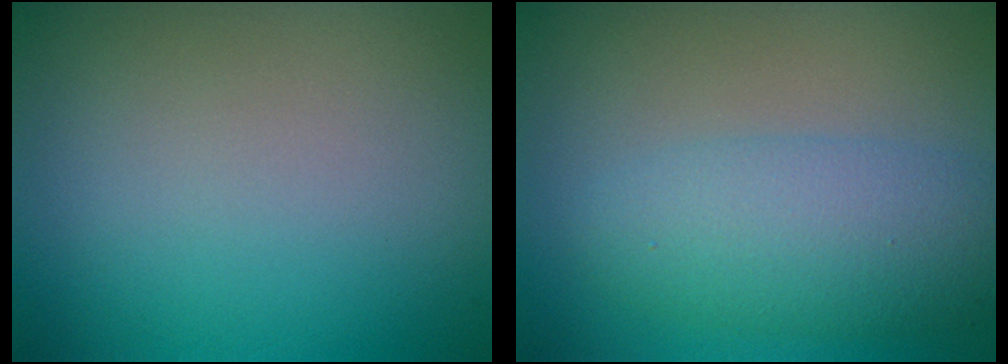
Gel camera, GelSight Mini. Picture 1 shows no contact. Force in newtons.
{"total": 4.8, "press": 4.8, "slide": 0.1}